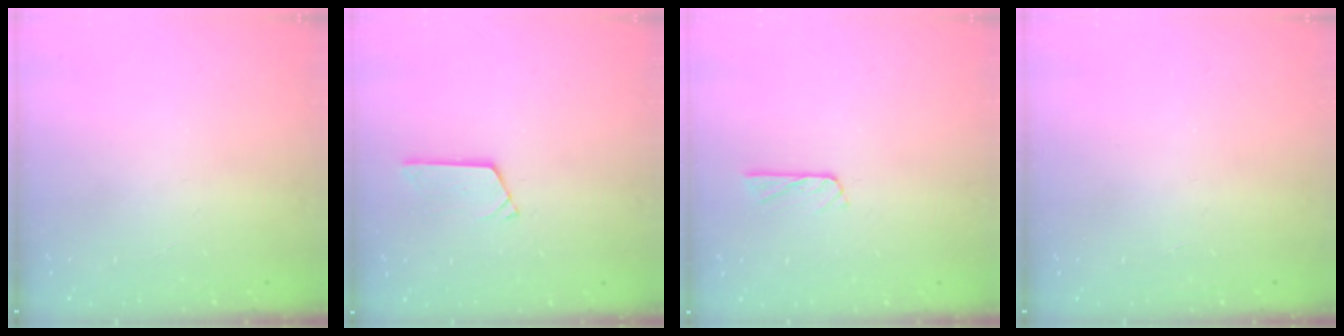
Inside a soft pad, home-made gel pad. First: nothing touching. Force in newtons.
{"total": 2.8, "press": 2.8, "slide": 0.2}
{"total": 3.7, "press": 3.6, "slide": 0.4}
{"total": 0.0}